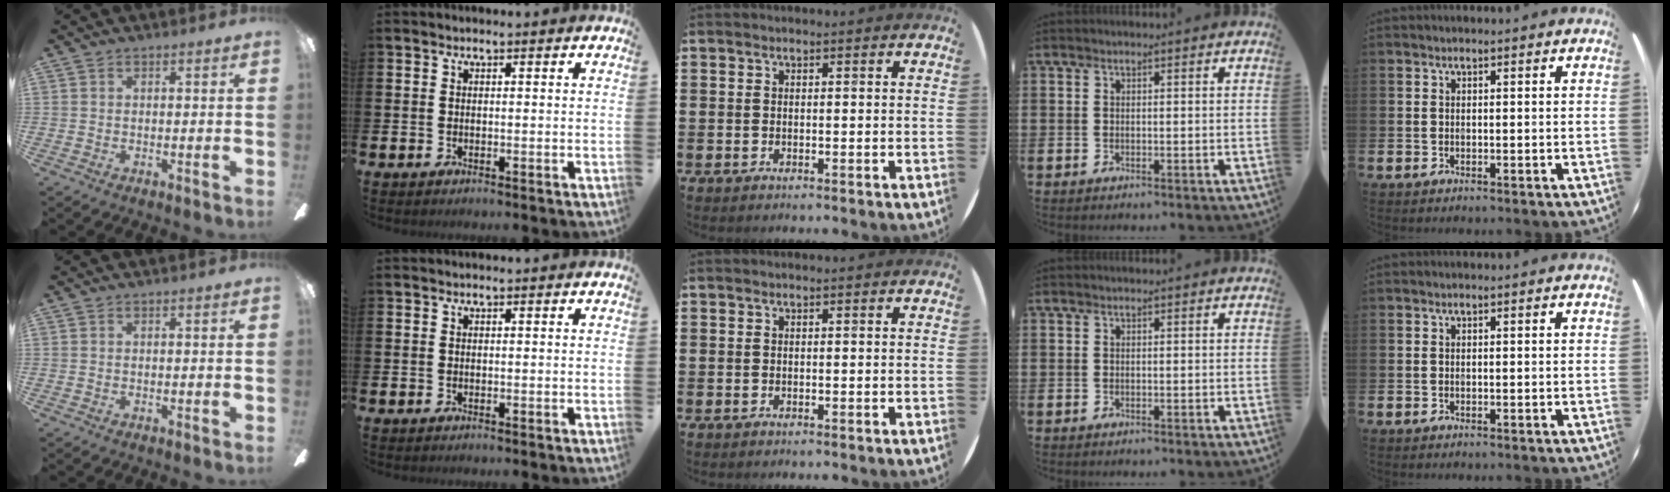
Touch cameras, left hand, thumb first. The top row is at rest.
{}